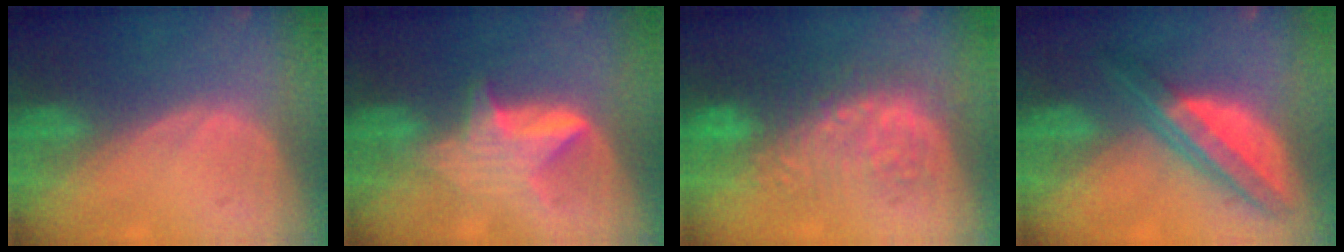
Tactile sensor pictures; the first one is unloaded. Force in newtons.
{"total": 6.1, "press": 5.7, "slide": 2.1}
{"total": 9.1, "press": 8.7, "slide": 2.6}
{"total": 7.8, "press": 6.6, "slide": 4.1}